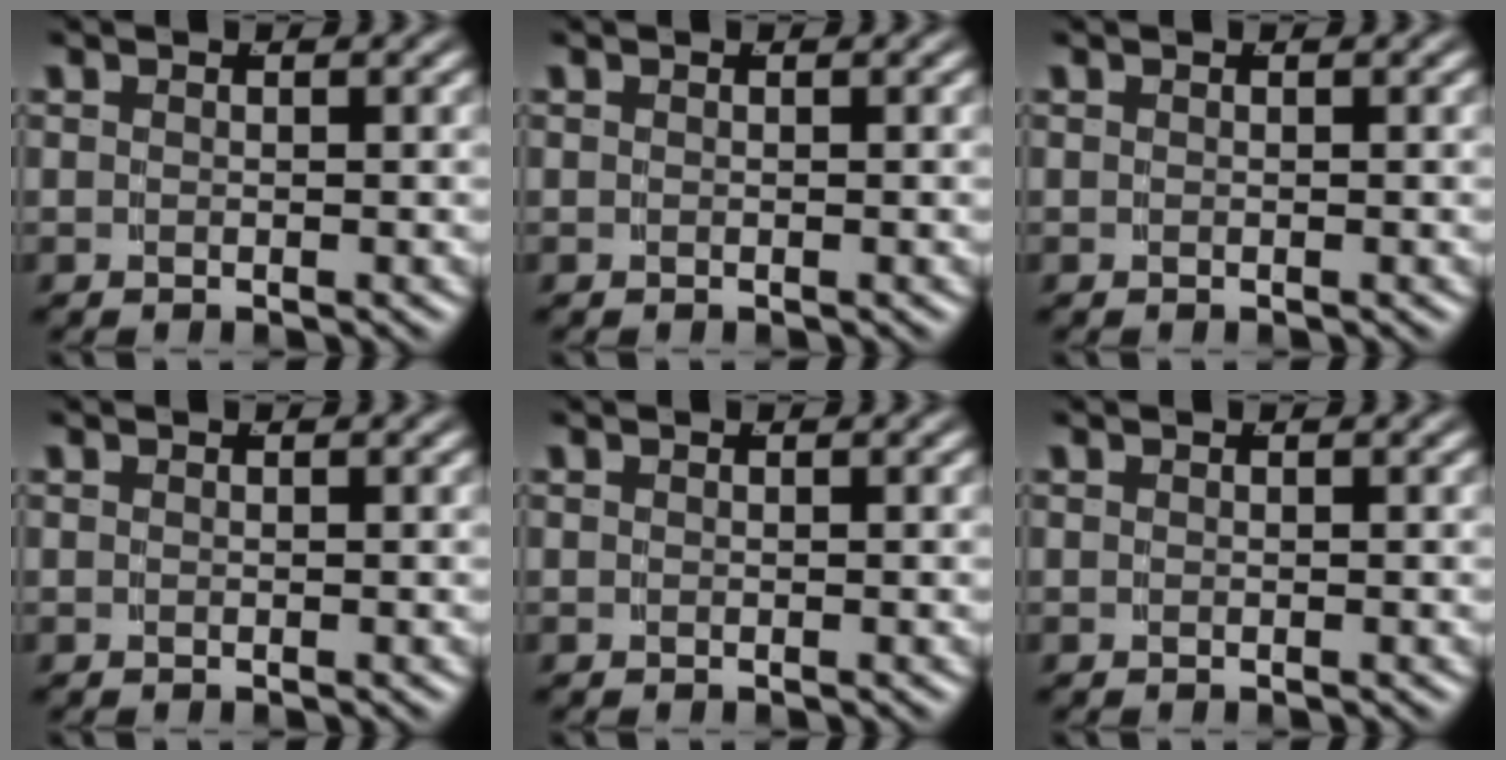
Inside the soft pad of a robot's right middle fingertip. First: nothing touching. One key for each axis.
{"total": 0.0}
{"total": 0.0}
{"total": 0.0}
{"total": 0.0}
{"total": 0.0}